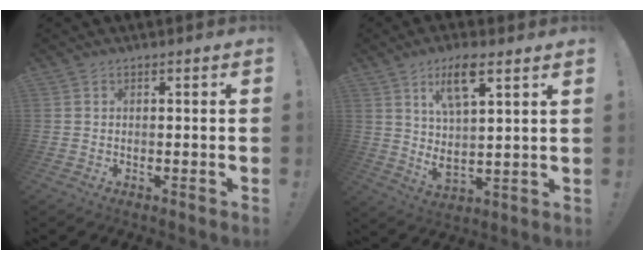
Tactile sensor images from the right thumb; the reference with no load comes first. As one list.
[{"total": 11.6, "force": [6.3, 3.3, 9.2], "torque": [-0.162, -0.019, 0.105]}]